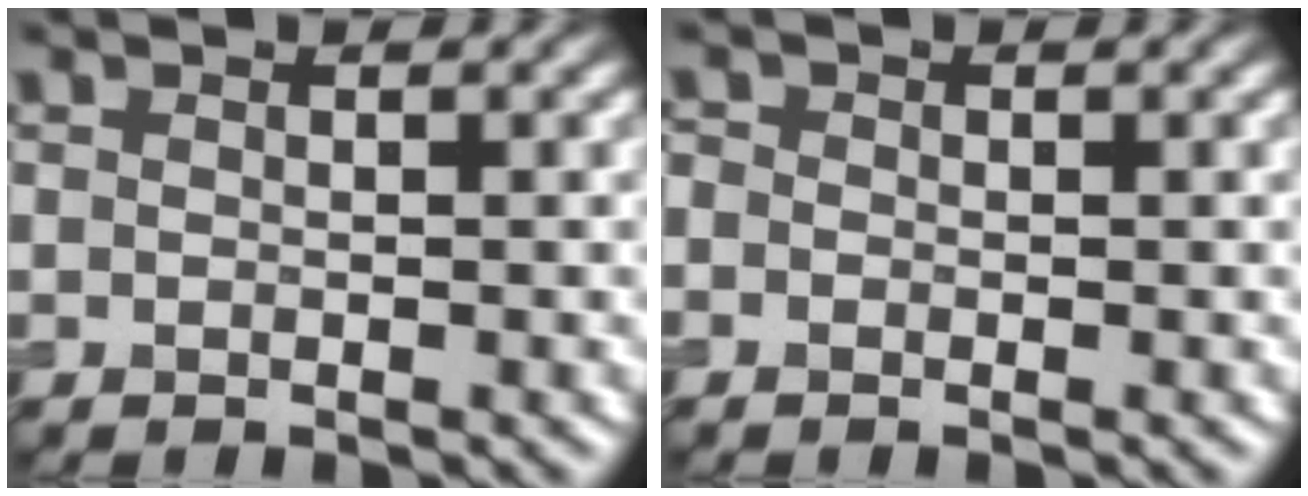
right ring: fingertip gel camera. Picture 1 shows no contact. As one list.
[{"total": 0.8, "force": [-0.3, 0.7, 0.2], "torque": [-0.003, -0.003, -0.010]}]